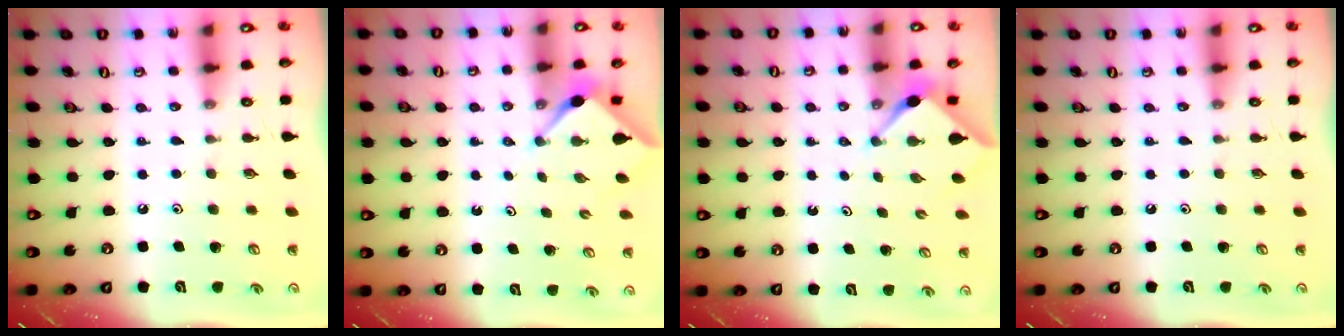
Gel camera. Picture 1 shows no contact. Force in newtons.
{"total": 3.1, "press": 3.1, "slide": 0.4}
{"total": 2.9, "press": 2.9, "slide": 0.3}
{"total": 0.0}